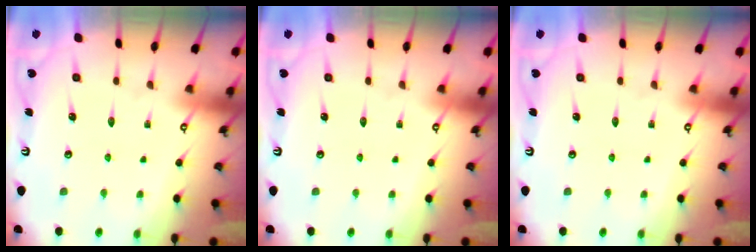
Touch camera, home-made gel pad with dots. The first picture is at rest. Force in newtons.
{"total": 0.0}
{"total": 0.0}